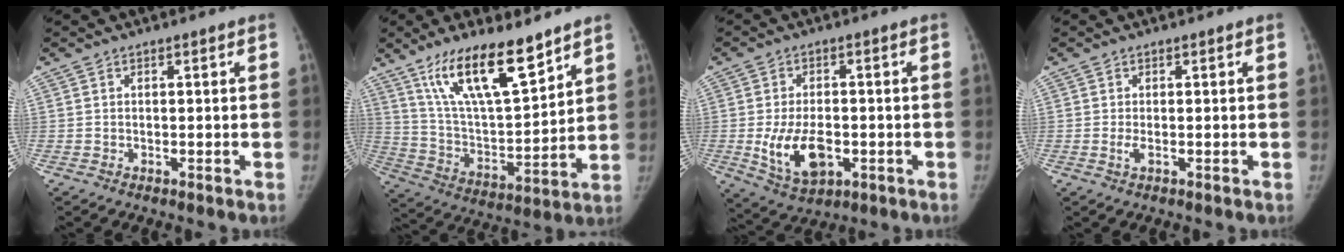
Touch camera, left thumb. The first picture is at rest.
{"total": 18.0, "force": [12.2, 5.4, 12.1], "torque": [-0.185, -0.064, 0.231]}
{"total": 10.2, "force": [-2.2, 5.9, 8.0], "torque": [-0.136, 0.001, -0.025]}
{"total": 1.2, "force": [-0.1, 0.4, 1.1], "torque": [-0.029, -0.005, -0.002]}